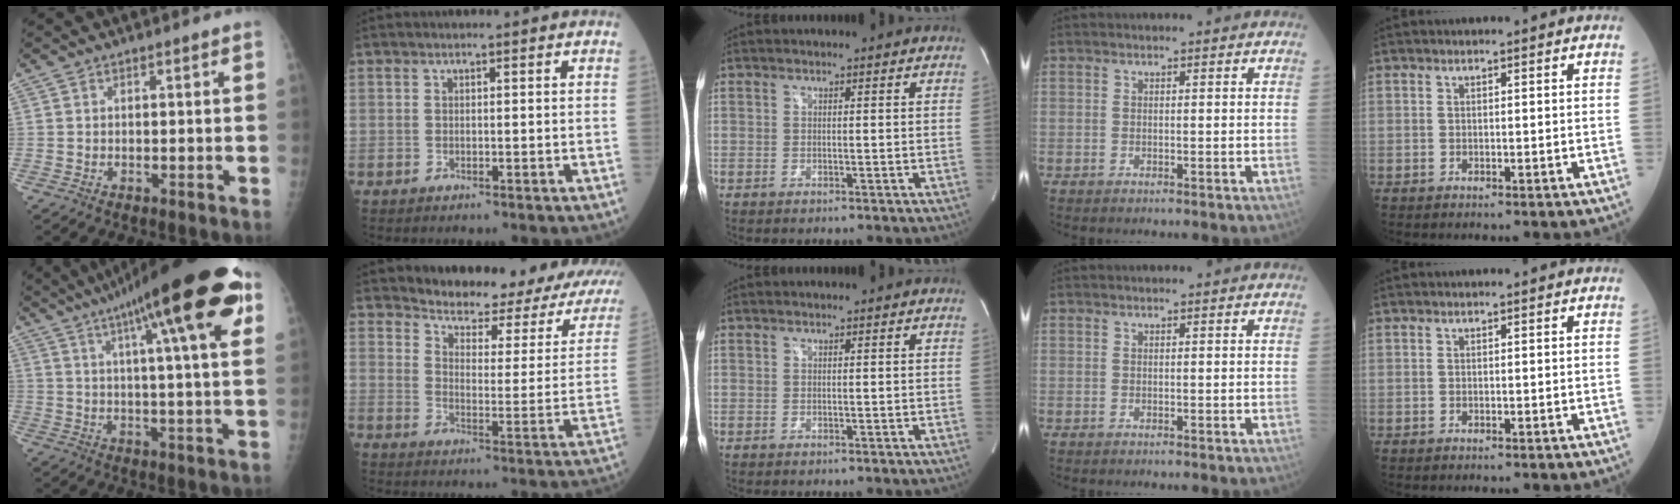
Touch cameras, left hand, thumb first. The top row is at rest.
{"thumb": {"total": 23.5, "force": [11.3, 4.2, 20.2], "torque": [-0.297, -0.002, 0.163]}, "index": {"total": 19.6, "force": [17.1, 4.5, 8.3], "torque": [-0.092, -0.047, 0.196]}}